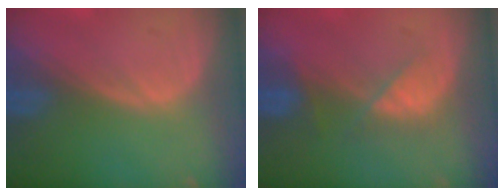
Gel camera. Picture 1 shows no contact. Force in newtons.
{"total": 4.1, "press": 4.1, "slide": 0.5}